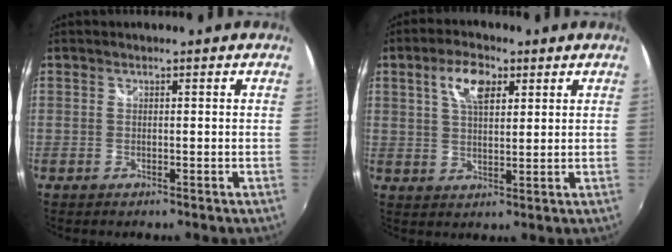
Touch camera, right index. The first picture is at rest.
{"total": 7.2, "force": [3.2, 3.4, 5.5], "torque": [-0.097, 0.017, 0.056]}